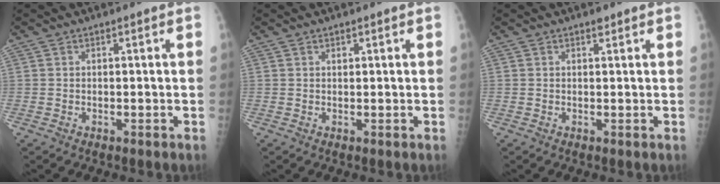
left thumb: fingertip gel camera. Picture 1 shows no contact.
{"total": 0.7, "force": [0.5, 0.5, 0.3], "torque": [-0.003, -0.003, 0.007]}
{"total": 0.8, "force": [0.6, 0.3, 0.4], "torque": [-0.006, -0.004, 0.009]}